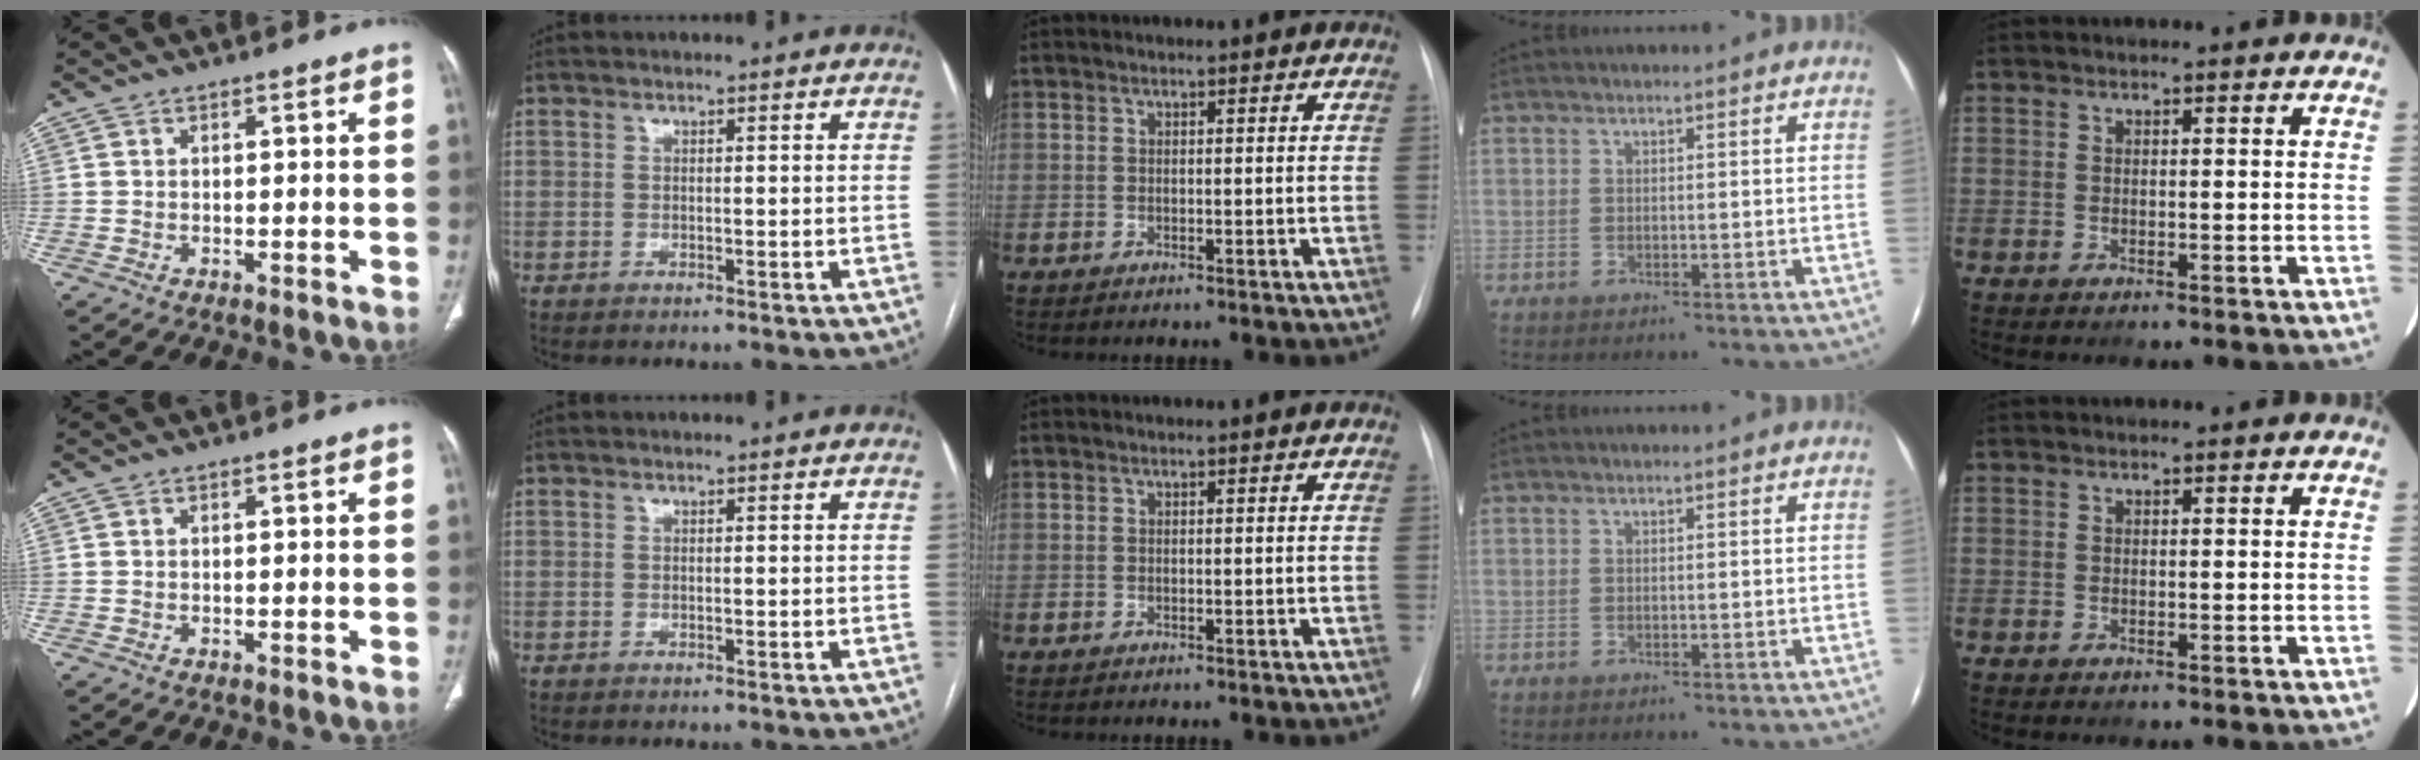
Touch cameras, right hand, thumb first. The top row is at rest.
{}